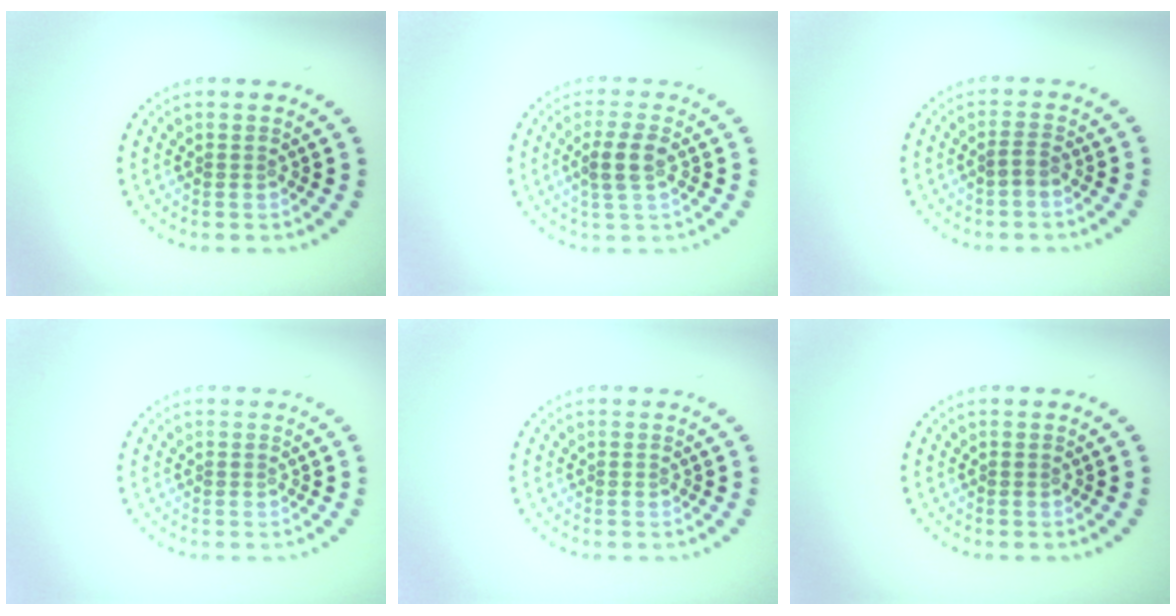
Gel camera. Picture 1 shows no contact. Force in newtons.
{"total": 2.7, "press": 2.5, "slide": 1.0}
{"total": 0.6, "press": 0.4, "slide": 0.5}
{"total": 0.0}
{"total": 0.0}
{"total": 0.0}